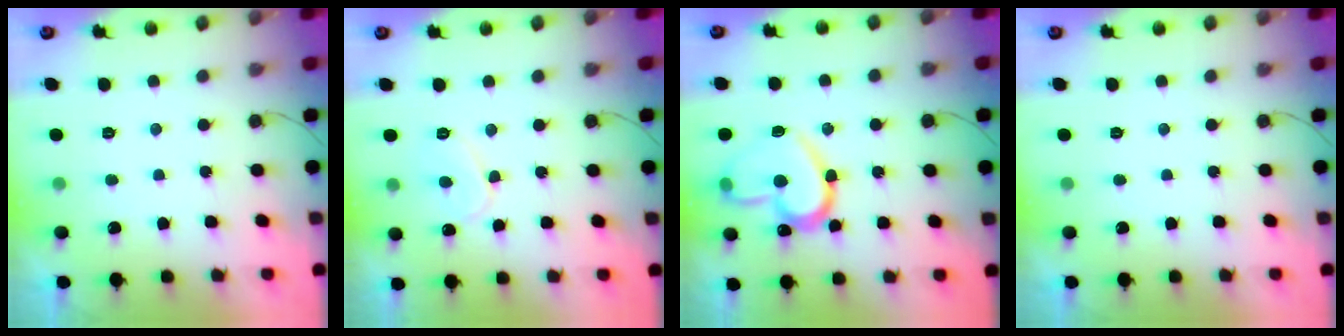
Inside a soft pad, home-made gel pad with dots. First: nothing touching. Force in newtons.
{"total": 7.5, "press": 7.5, "slide": 0.5}
{"total": 18.8, "press": 18.7, "slide": 1.8}
{"total": 0.0}